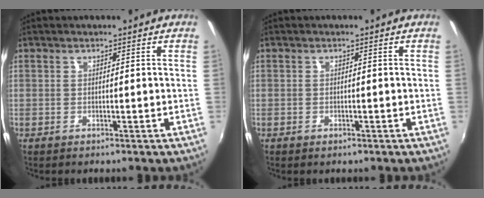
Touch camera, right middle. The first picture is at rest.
{"total": 0.8, "force": [-0.5, 0.5, 0.3], "torque": [-0.005, -0.005, -0.011]}